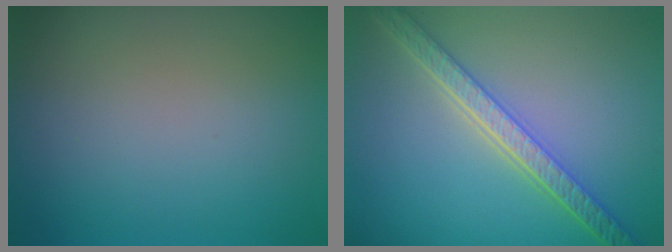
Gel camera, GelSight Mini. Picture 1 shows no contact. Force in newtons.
{"total": 5.0, "press": 4.2, "slide": 2.6}